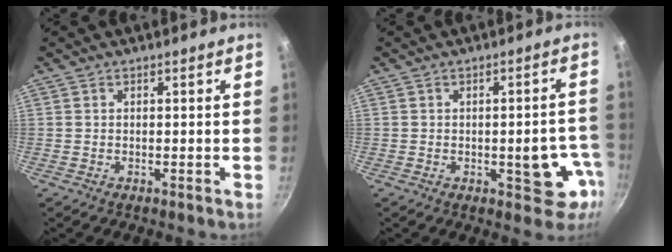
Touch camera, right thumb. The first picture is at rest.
{"total": 9.4, "force": [-2.9, 4.5, 7.7], "torque": [-0.036, 0.023, -0.033]}